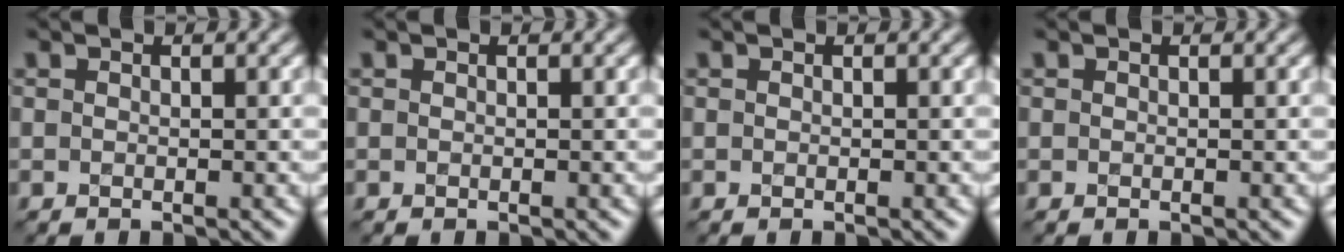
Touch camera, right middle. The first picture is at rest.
{"total": 0.0}
{"total": 0.0}
{"total": 0.0}